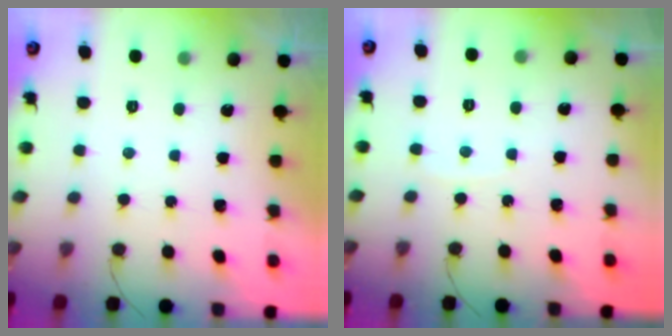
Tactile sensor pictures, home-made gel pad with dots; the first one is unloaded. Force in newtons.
{"total": 2.2, "press": 2.2, "slide": 0.2}